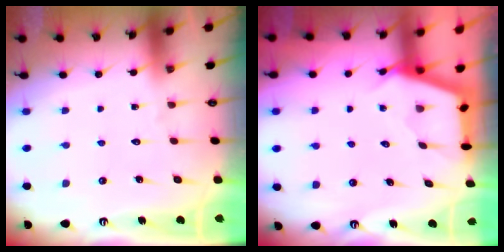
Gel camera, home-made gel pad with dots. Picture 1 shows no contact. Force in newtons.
{"total": 3.0, "press": 2.9, "slide": 0.4}